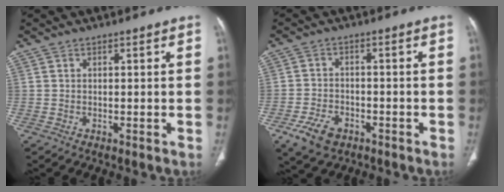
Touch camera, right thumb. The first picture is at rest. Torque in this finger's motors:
{"motor_torque": [1.34, 1.61, 0.66, -0.54, 0.04]}